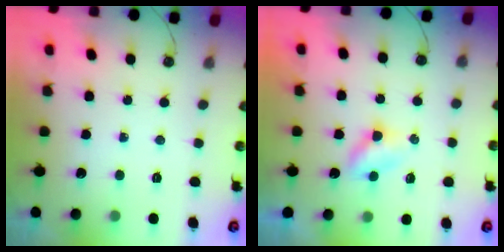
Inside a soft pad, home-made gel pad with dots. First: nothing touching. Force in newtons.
{"total": 3.8, "press": 3.8, "slide": 0.5}